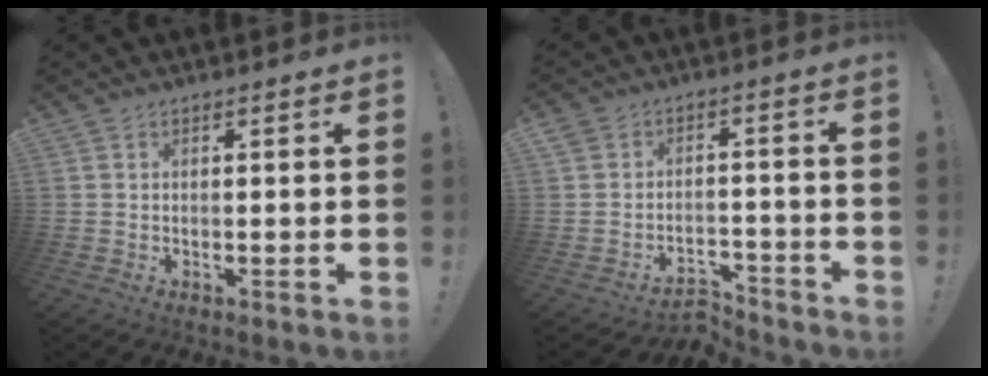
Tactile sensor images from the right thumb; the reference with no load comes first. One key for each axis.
{"total": 5.1, "fx": -3.7, "fy": 3.2, "fz": 1.5, "tx": -0.014, "ty": 0.020, "tz": -0.061}